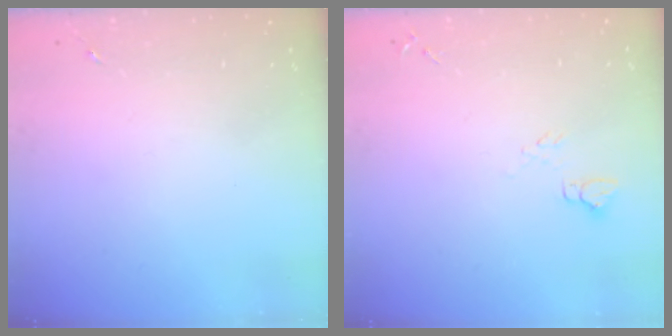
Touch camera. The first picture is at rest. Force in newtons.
{"total": 4.6, "press": 4.6, "slide": 0.5}